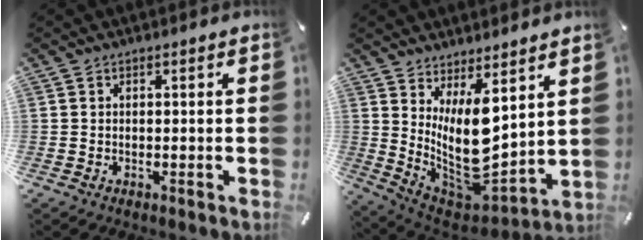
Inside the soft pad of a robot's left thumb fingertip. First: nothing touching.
{"total": 13.1, "force": [4.7, 5.7, 10.8], "torque": [-0.205, -0.069, 0.092]}